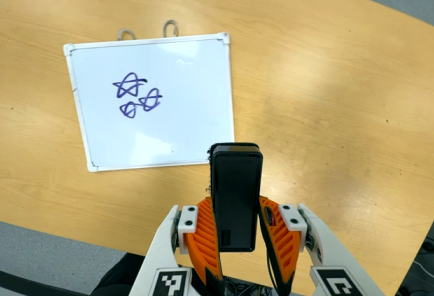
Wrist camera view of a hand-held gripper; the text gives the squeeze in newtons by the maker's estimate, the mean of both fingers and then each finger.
{"total": 4.6, "left": 3.2, "right": 5.9}